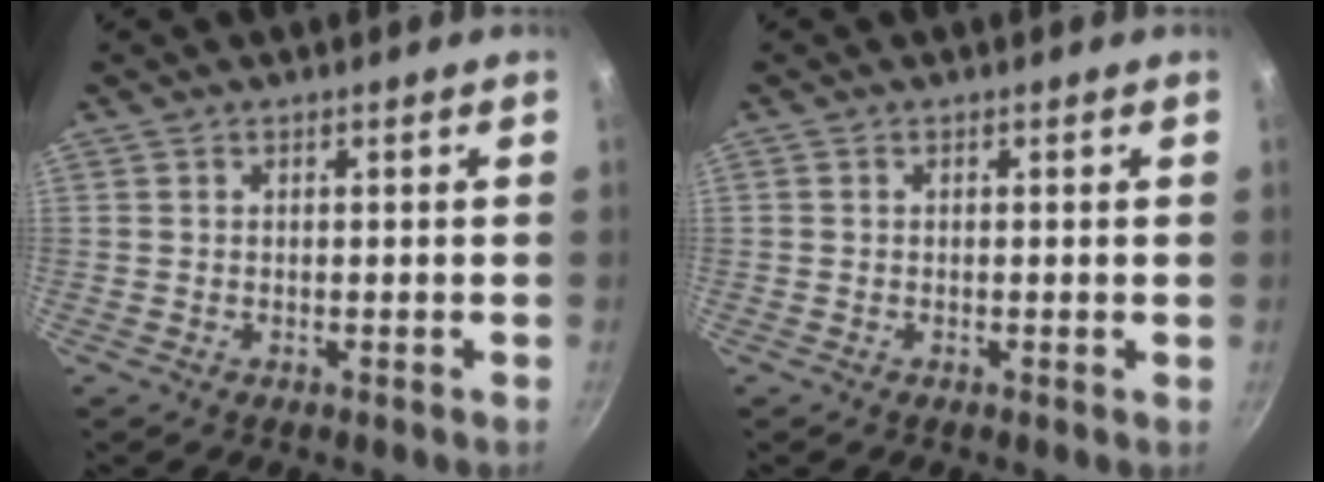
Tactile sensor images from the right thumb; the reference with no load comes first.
{"total": 0.0}